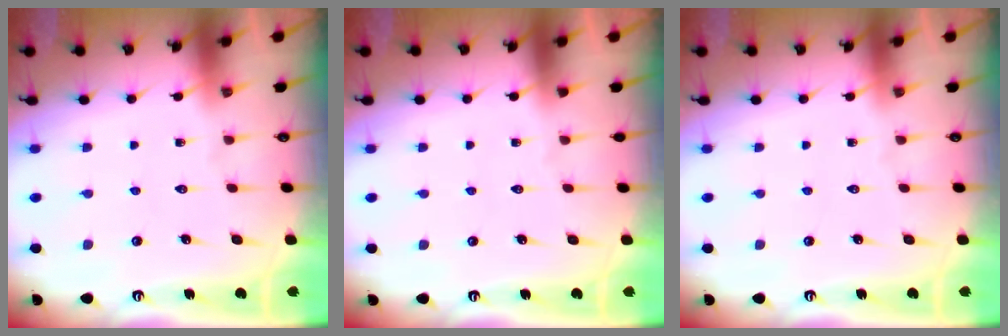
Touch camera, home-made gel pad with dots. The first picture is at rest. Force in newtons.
{"total": 0.0}
{"total": 0.0}